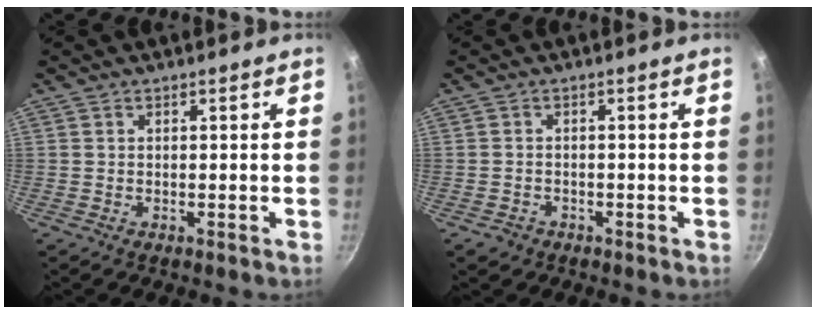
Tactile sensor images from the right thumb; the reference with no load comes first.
{"total": 2.0, "force": [-1.2, 1.5, 0.6], "torque": [-0.012, 0.014, -0.012]}